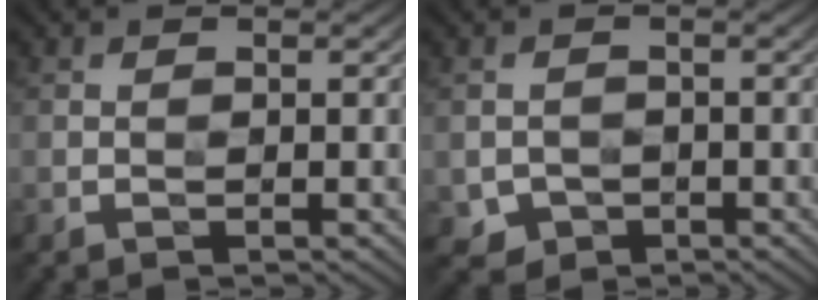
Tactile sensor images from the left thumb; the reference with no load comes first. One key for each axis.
{"total": 2.3, "fx": -1.1, "fy": 1.9, "fz": 0.7, "tx": -0.012, "ty": -0.008, "tz": -0.020}